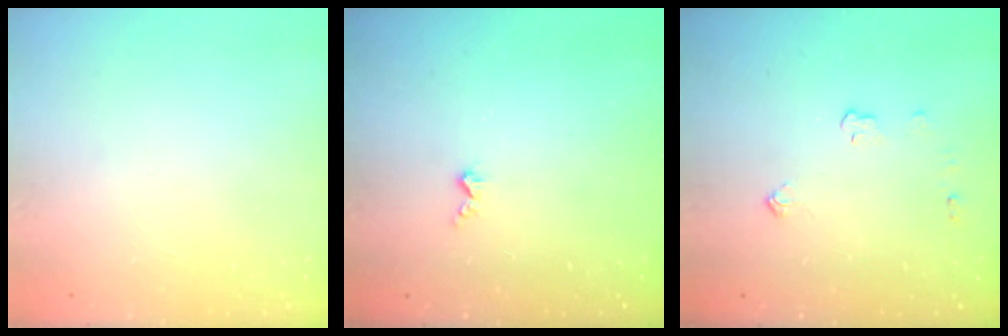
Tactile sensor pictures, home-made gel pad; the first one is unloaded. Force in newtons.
{"total": 3.6, "press": 3.5, "slide": 0.5}
{"total": 3.7, "press": 3.6, "slide": 0.6}